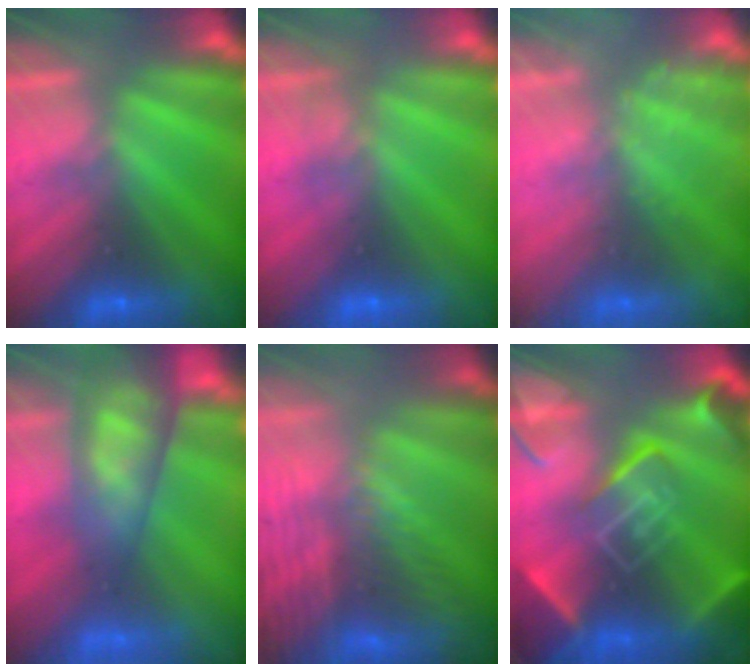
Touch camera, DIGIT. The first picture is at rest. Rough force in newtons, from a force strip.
{"total": 1.8}
{"total": 2.4}
{"total": 7.9}
{"total": 8.7}
{"total": 8.1}